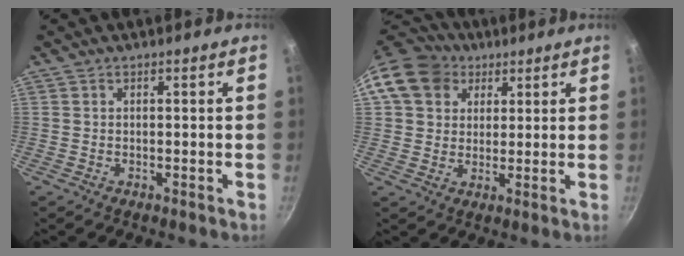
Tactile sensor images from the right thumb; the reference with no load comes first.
{"total": 12.6, "force": [5.0, 10.4, 5.2], "torque": [-0.083, 0.016, 0.078]}